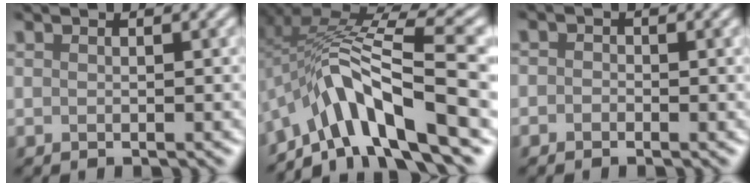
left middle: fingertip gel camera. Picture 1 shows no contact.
{"total": 9.6, "force": [-4.1, 2.2, 8.5], "torque": [-0.151, 0.021, -0.055]}
{"total": 1.1, "force": [-0.9, -0.1, -0.7], "torque": [-0.007, -0.006, -0.001]}